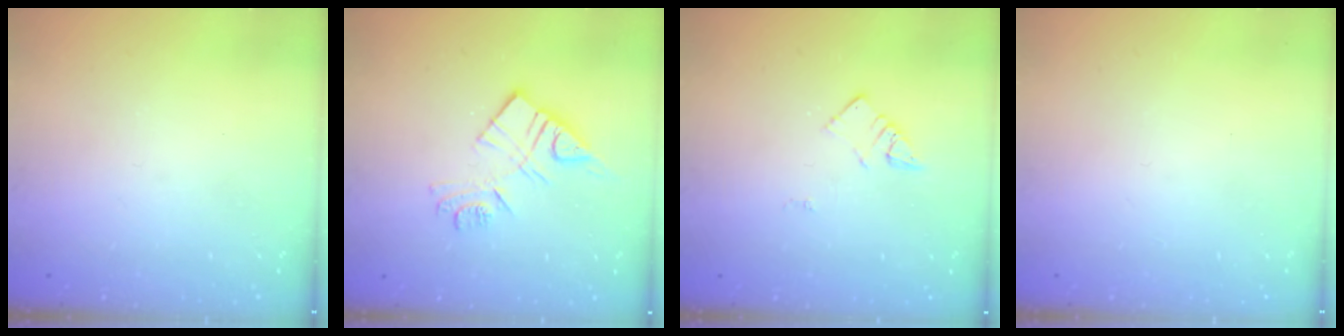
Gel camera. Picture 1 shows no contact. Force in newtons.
{"total": 10.8, "press": 10.7, "slide": 0.9}
{"total": 3.0, "press": 3.0, "slide": 0.4}
{"total": 1.6, "press": 1.6, "slide": 0.1}